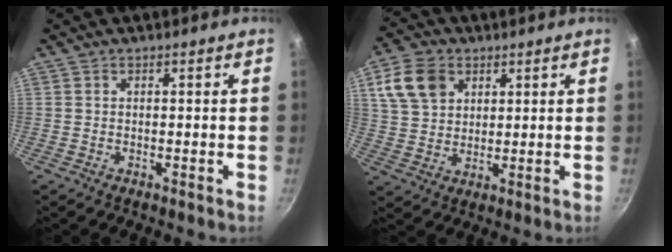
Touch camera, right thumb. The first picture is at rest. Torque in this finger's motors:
{"motor_torque": [-1.02, 1.29, 0.29, -0.28, 0.03]}